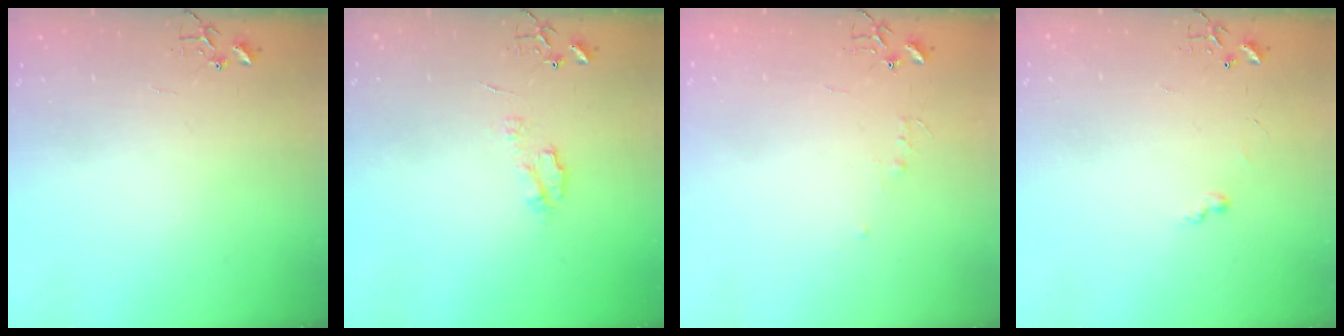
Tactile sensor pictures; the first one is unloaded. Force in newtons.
{"total": 5.1, "press": 5.0, "slide": 0.7}
{"total": 3.9, "press": 3.9, "slide": 0.4}
{"total": 5.2, "press": 5.2, "slide": 0.4}